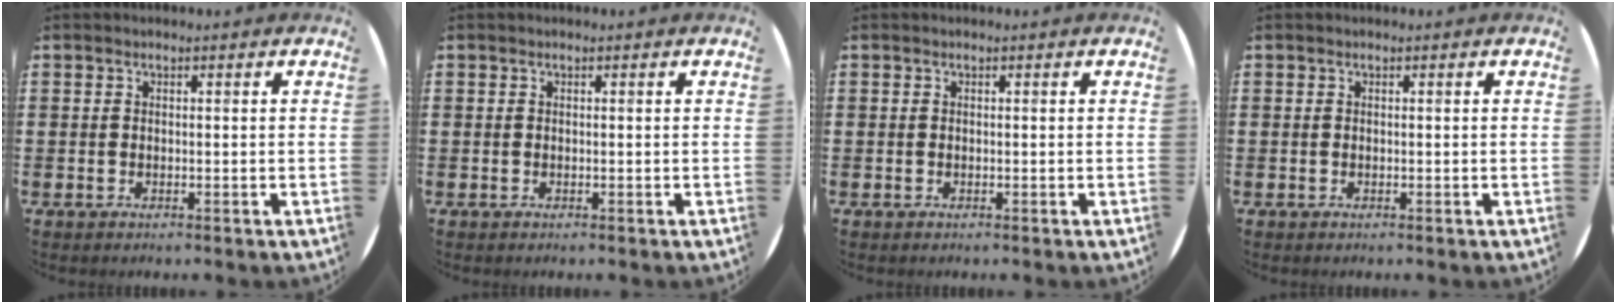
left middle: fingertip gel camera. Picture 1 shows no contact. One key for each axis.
{"total": 0.0}
{"total": 0.0}
{"total": 0.0}